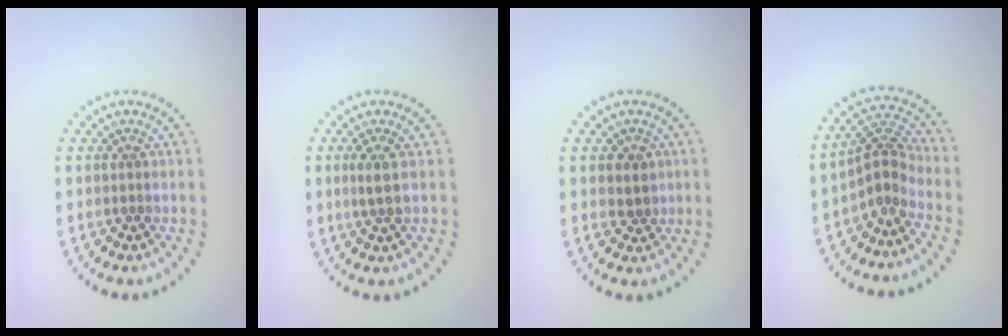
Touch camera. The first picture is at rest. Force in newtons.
{"total": 1.6, "press": 1.4, "slide": 0.8}
{"total": 2.0, "press": 1.8, "slide": 0.8}
{"total": 2.9, "press": 2.2, "slide": 2.0}